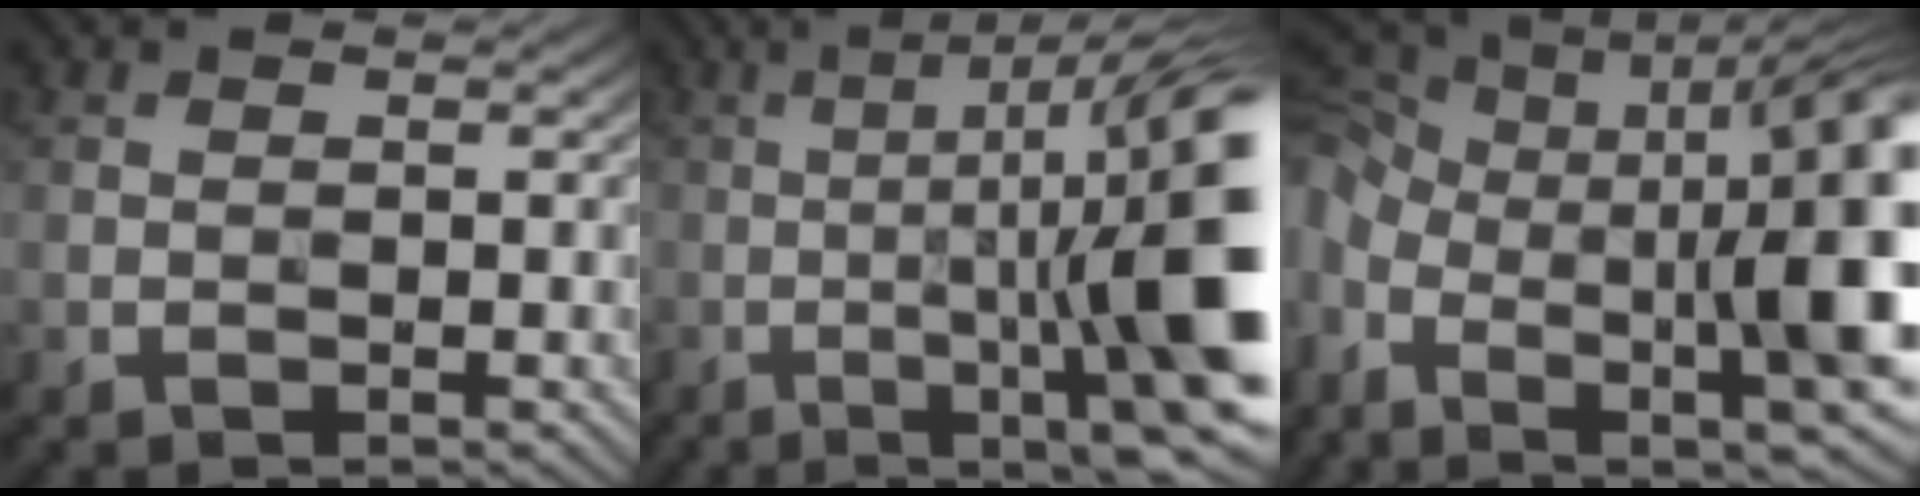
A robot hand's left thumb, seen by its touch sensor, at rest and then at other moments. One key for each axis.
{"total": 17.3, "fx": -2.3, "fy": 3.4, "fz": 16.8, "tx": -0.216, "ty": 0.006, "tz": -0.023}
{"total": 19.3, "fx": -3.1, "fy": 8.9, "fz": 16.8, "tx": -0.299, "ty": -0.025, "tz": -0.034}